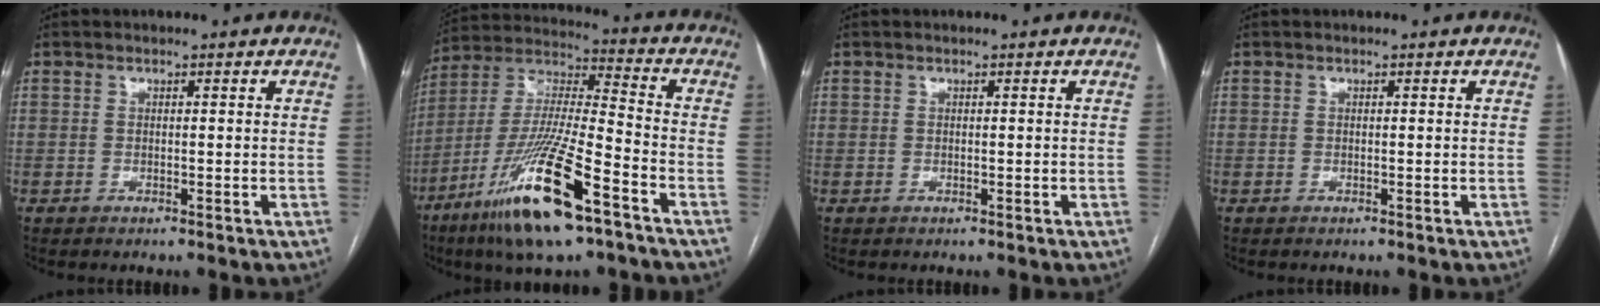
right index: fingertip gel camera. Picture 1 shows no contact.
{"total": 19.9, "force": [-10.9, 2.4, 16.5], "torque": [-0.354, -0.046, -0.198]}
{"total": 0.0}
{"total": 0.0}